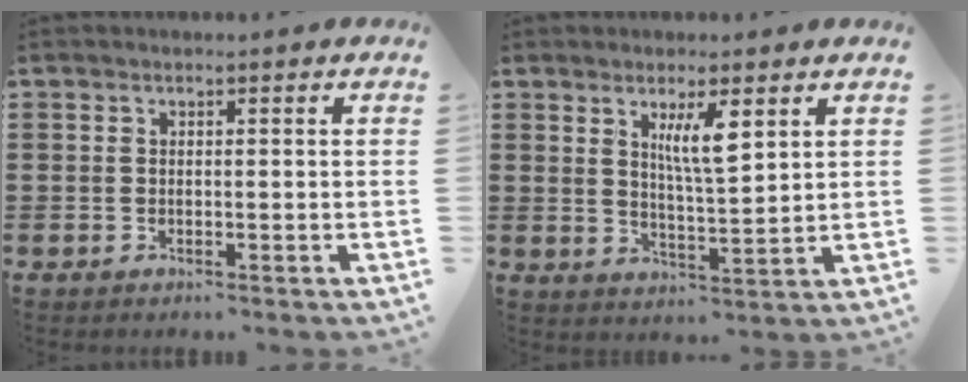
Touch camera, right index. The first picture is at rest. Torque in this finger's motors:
{"motor_torque": [0.30, 0.02, 0.16, 0.10]}